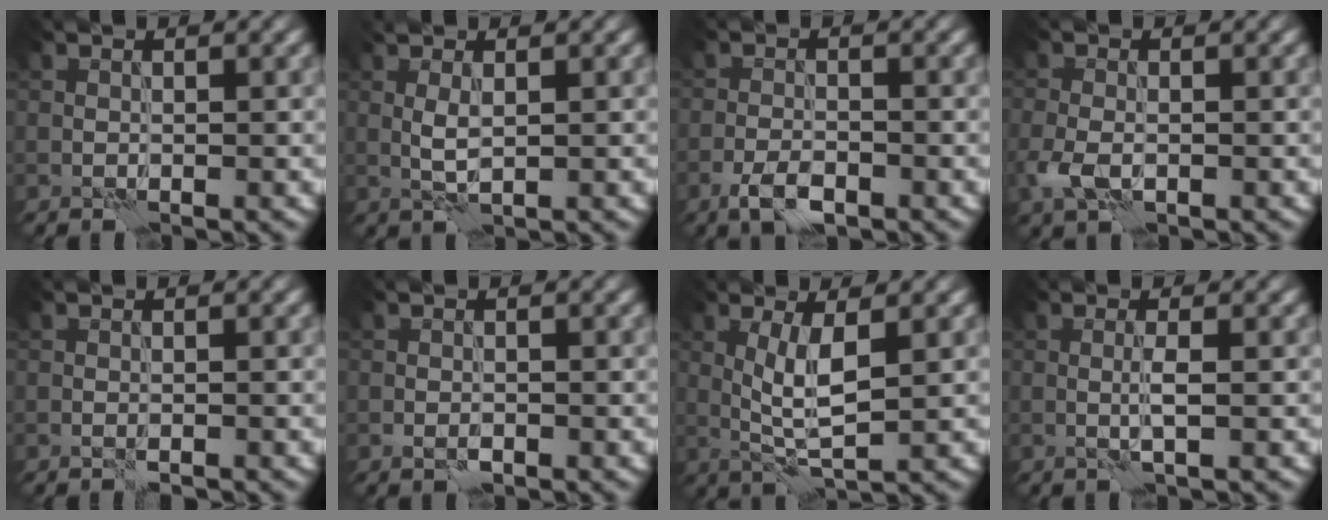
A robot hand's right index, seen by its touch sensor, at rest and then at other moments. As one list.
[{"total": 1.7, "force": [0.6, 0.5, 1.5], "torque": [-0.038, 0.002, 0.013]}, {"total": 2.8, "force": [-1.7, 1.2, 1.8], "torque": [-0.038, 0.000, -0.038]}, {"total": 2.5, "force": [-0.7, 1.6, 1.7], "torque": [-0.045, -0.006, -0.019]}, {"total": 0.8, "force": [-0.6, 0.1, 0.4], "torque": [-0.007, 0.001, -0.011]}, {"total": 0.8, "force": [-0.4, 0.5, 0.4], "torque": [-0.010, -0.002, -0.009]}, {"total": 3.8, "force": [0.8, 0.9, 3.6], "torque": [-0.074, -0.001, 0.017]}, {"total": 1.2, "force": [0.2, 0.0, 1.2], "torque": [-0.027, 0.000, 0.000]}]